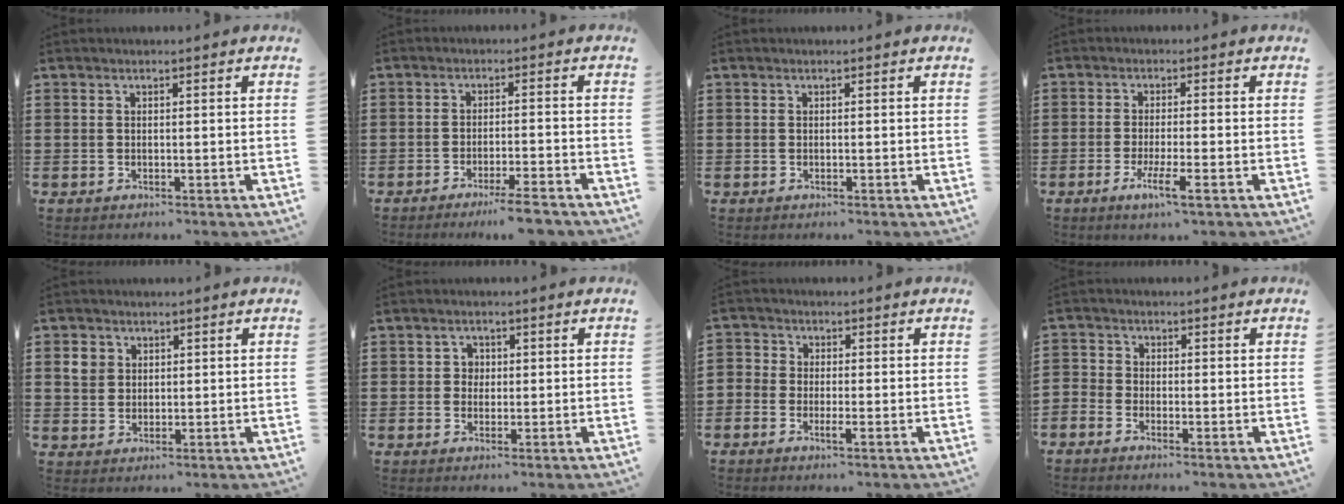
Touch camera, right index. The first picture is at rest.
{"total": 4.4, "force": [-3.7, -0.6, 2.4], "torque": [-0.039, -0.014, -0.067]}
{"total": 0.0}
{"total": 4.6, "force": [-2.2, 0.3, 4.0], "torque": [-0.086, -0.018, -0.042]}
{"total": 2.8, "force": [1.1, 2.4, 0.8], "torque": [-0.026, 0.009, 0.019]}
{"total": 1.7, "force": [0.0, 1.6, 0.6], "torque": [-0.018, 0.009, -0.002]}
{"total": 1.7, "force": [-1.1, 0.9, 0.9], "torque": [-0.019, 0.003, -0.022]}
{"total": 1.6, "force": [-1.5, 0.5, 0.0], "torque": [-0.006, 0.002, -0.032]}